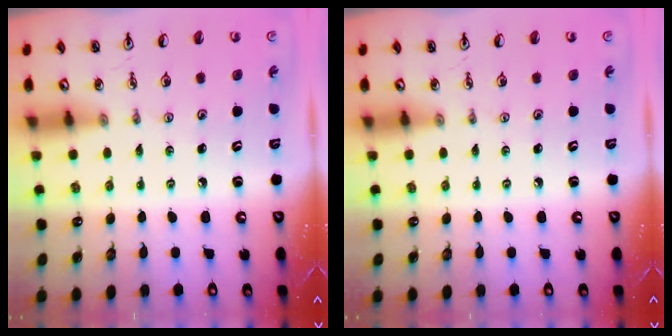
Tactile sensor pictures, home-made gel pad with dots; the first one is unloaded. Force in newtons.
{"total": 0.0}